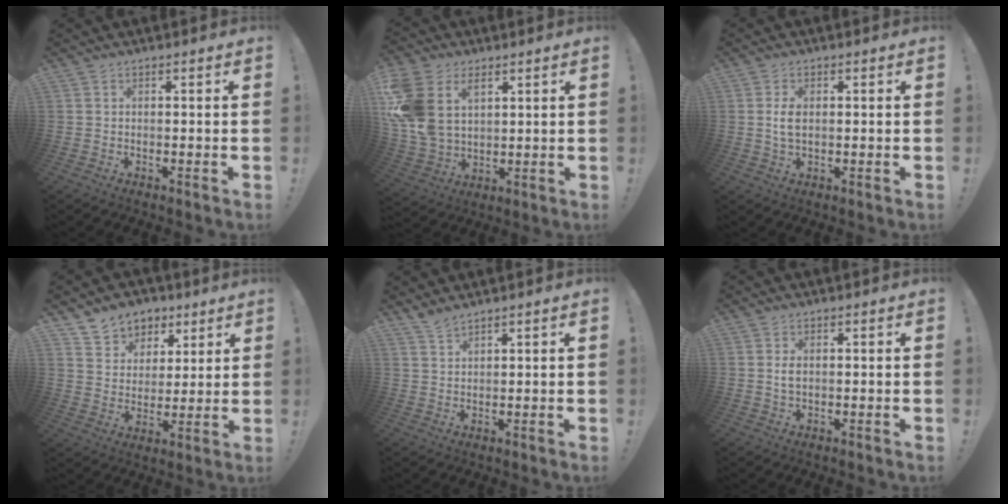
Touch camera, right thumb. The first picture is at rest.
{"total": 15.4, "force": [5.8, 11.2, 8.9], "torque": [-0.188, -0.028, 0.113]}
{"total": 3.8, "force": [0.2, 2.1, 3.1], "torque": [-0.057, -0.001, 0.001]}
{"total": 8.4, "force": [5.2, 6.5, 1.0], "torque": [-0.009, -0.041, 0.103]}
{"total": 2.8, "force": [2.6, 0.4, 1.1], "torque": [-0.021, -0.016, 0.047]}
{"total": 1.8, "force": [0.1, 1.0, 1.5], "torque": [-0.029, 0.003, 0.001]}